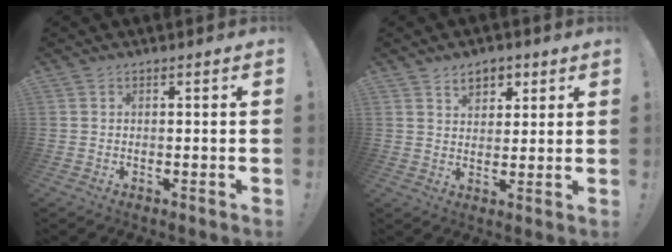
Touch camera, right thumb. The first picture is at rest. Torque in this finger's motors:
{"motor_torque": [-0.26, 0.29, -0.04, 0.06, 0.00]}